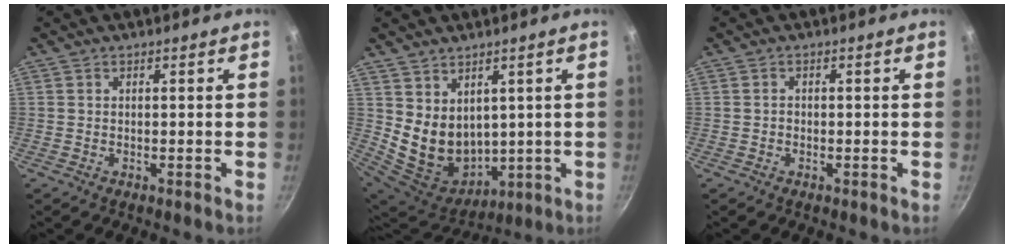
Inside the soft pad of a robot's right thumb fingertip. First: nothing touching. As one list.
[{"total": 11.7, "force": [3.5, 8.9, 6.7], "torque": [-0.095, -0.035, 0.096]}, {"total": 0.7, "force": [-0.3, 0.6, 0.2], "torque": [-0.003, 0.002, -0.005]}]